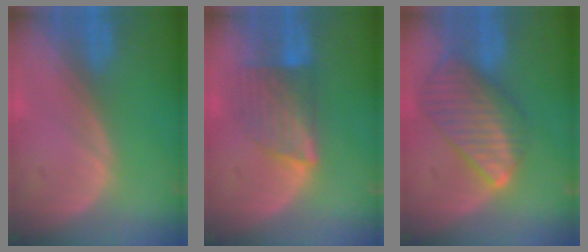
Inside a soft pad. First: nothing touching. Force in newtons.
{"total": 7.0, "press": 6.4, "slide": 2.8}
{"total": 9.6, "press": 8.4, "slide": 4.7}